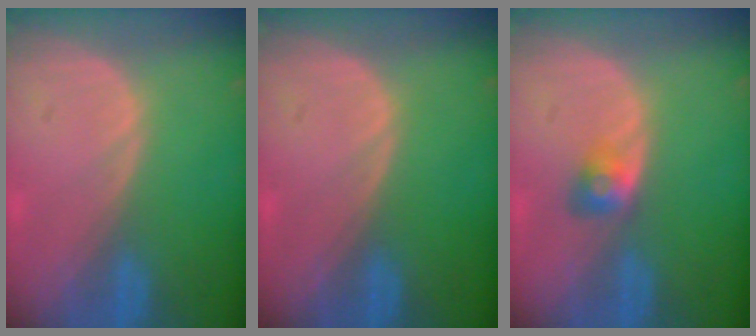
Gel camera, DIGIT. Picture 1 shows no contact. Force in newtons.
{"total": 0.0}
{"total": 2.9, "press": 2.4, "slide": 1.5}